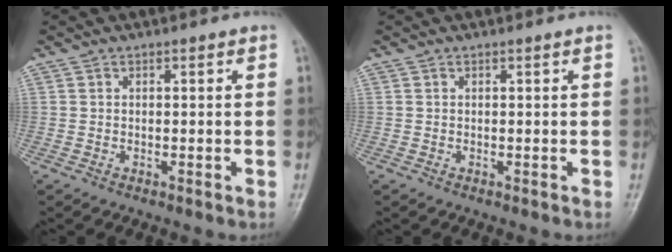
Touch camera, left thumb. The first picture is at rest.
{"total": 0.0}